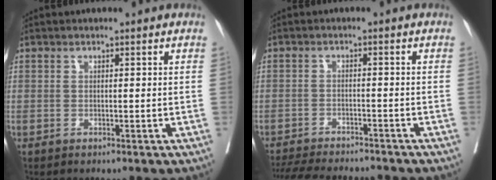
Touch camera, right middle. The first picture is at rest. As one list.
[{"total": 13.5, "force": [-12.4, 2.1, 5.0], "torque": [-0.094, -0.015, -0.176]}]